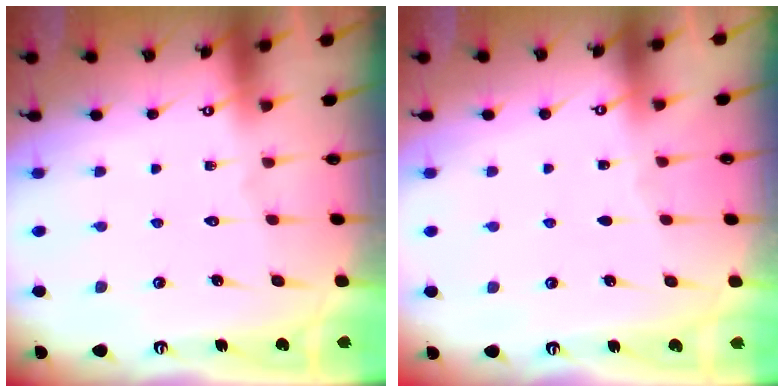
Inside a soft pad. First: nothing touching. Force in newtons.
{"total": 2.5, "press": 2.5, "slide": 0.3}